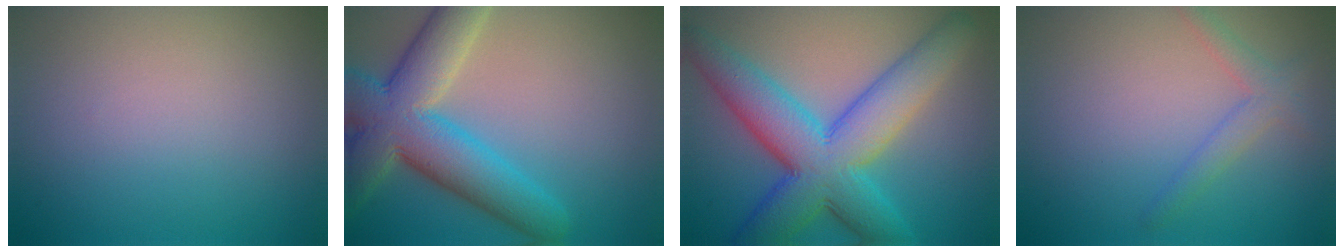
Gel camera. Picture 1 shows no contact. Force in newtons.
{"total": 9.8, "press": 9.7, "slide": 0.8}
{"total": 10.4, "press": 10.4, "slide": 0.1}
{"total": 2.1, "press": 2.1, "slide": 0.1}